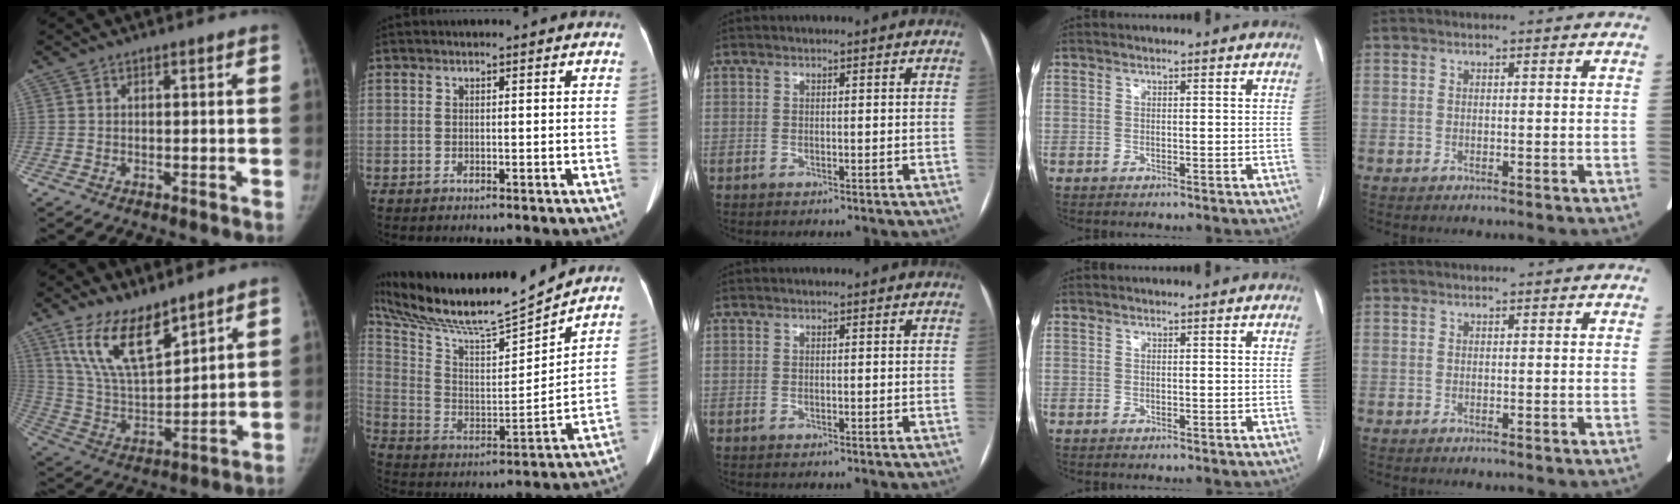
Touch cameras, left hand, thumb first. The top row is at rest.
{"thumb": {"total": 14.3, "force": [9.8, 5.5, 8.8], "torque": [-0.137, -0.057, 0.203]}, "index": {"total": 20.0, "force": [18.3, -0.1, 8.1], "torque": [-0.166, -0.023, 0.315]}}